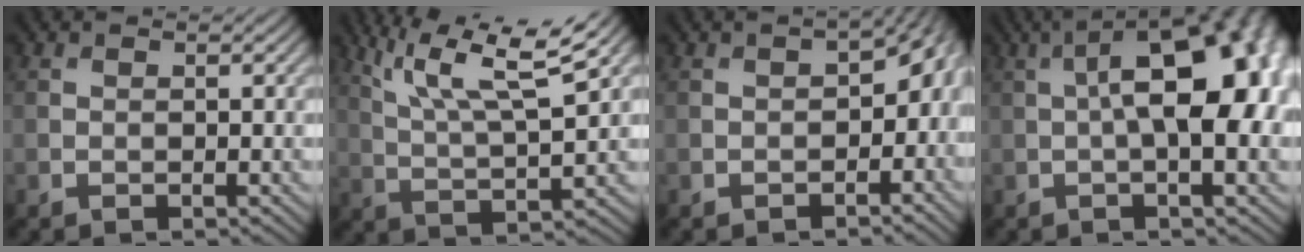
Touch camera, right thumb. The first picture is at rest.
{"total": 12.8, "force": [7.5, 2.8, 10.0], "torque": [-0.188, 0.014, 0.120]}
{"total": 6.3, "force": [-1.1, 4.0, 4.8], "torque": [-0.055, -0.016, -0.016]}
{"total": 14.6, "force": [1.0, 6.3, 13.2], "torque": [-0.163, 0.028, -0.001]}